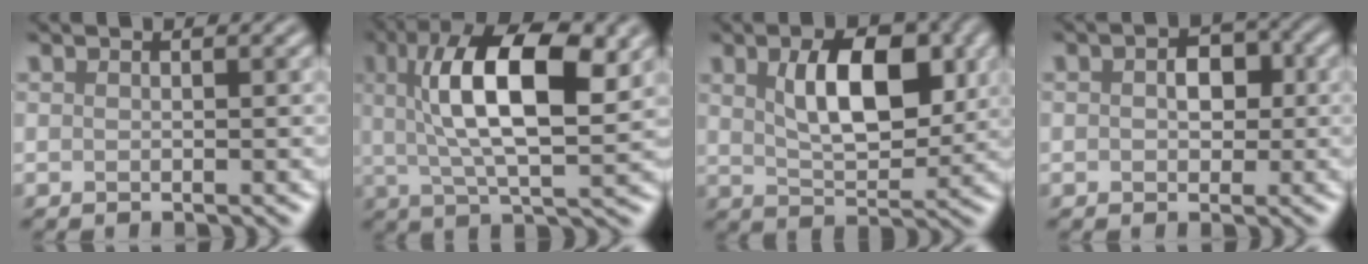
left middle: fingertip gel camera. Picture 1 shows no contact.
{"total": 8.6, "force": [1.6, 2.2, 8.1], "torque": [-0.162, -0.018, 0.063]}
{"total": 4.1, "force": [0.8, 1.2, 3.9], "torque": [-0.090, -0.023, 0.054]}
{"total": 0.9, "force": [-0.9, 0.0, -0.1], "torque": [-0.018, -0.020, 0.020]}